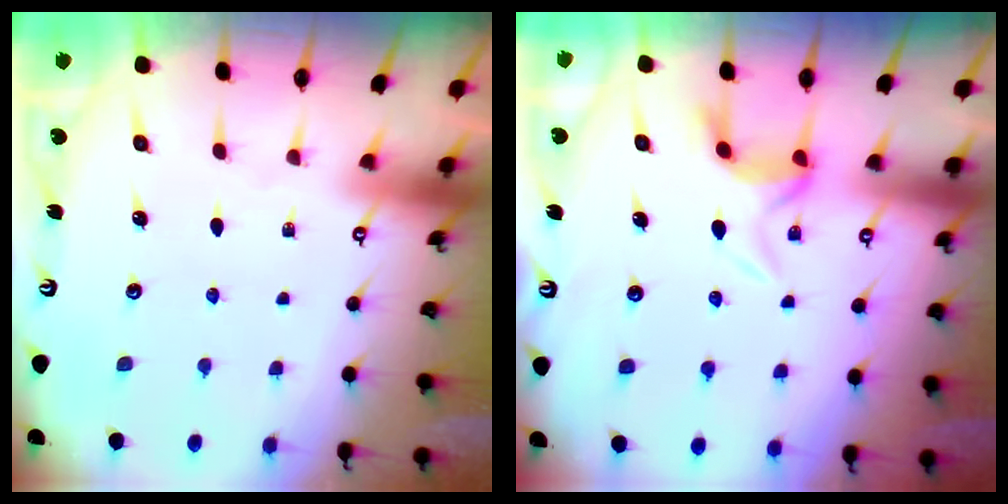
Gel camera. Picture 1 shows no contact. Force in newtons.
{"total": 5.6, "press": 5.5, "slide": 1.2}